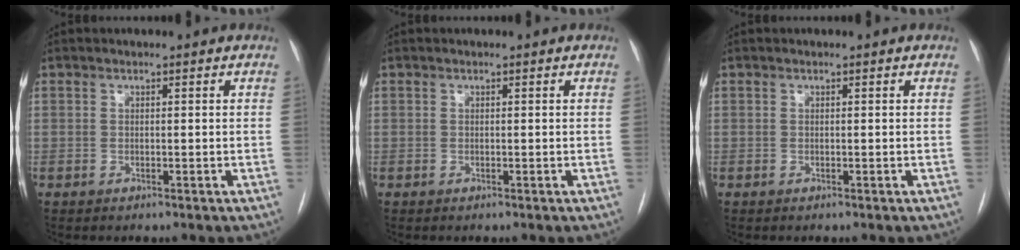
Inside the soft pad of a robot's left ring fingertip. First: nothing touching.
{"total": 0.0}
{"total": 0.0}